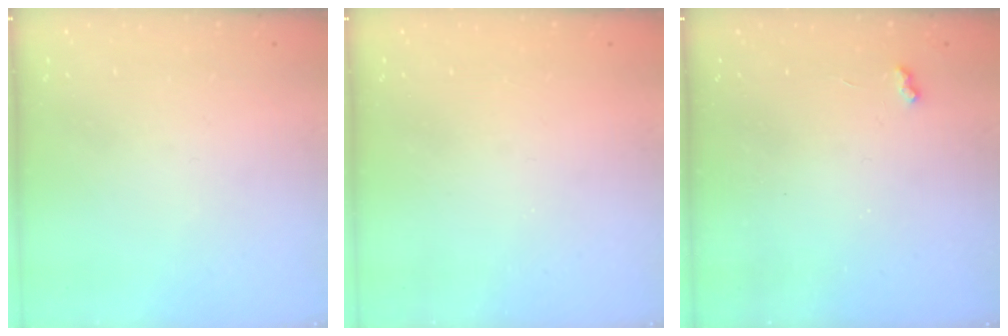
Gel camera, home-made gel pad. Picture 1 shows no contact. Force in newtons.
{"total": 1.0, "press": 1.0, "slide": 0.2}
{"total": 3.3, "press": 3.3, "slide": 0.5}